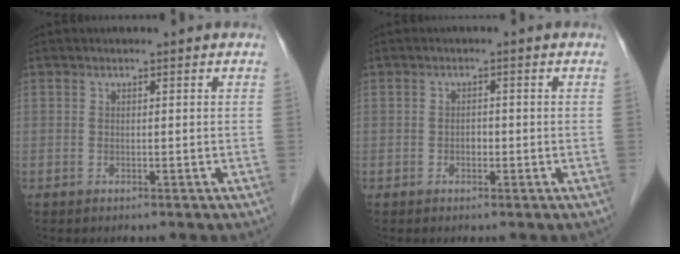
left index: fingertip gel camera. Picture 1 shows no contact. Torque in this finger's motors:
{"motor_torque": [0.35, 0.25, -0.03, -0.01]}